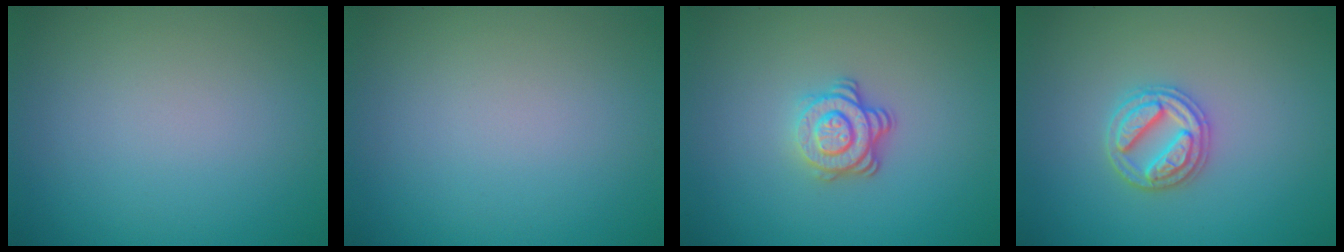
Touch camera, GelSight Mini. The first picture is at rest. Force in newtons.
{"total": 0.0}
{"total": 3.4, "press": 2.7, "slide": 2.1}
{"total": 3.0, "press": 2.9, "slide": 0.4}